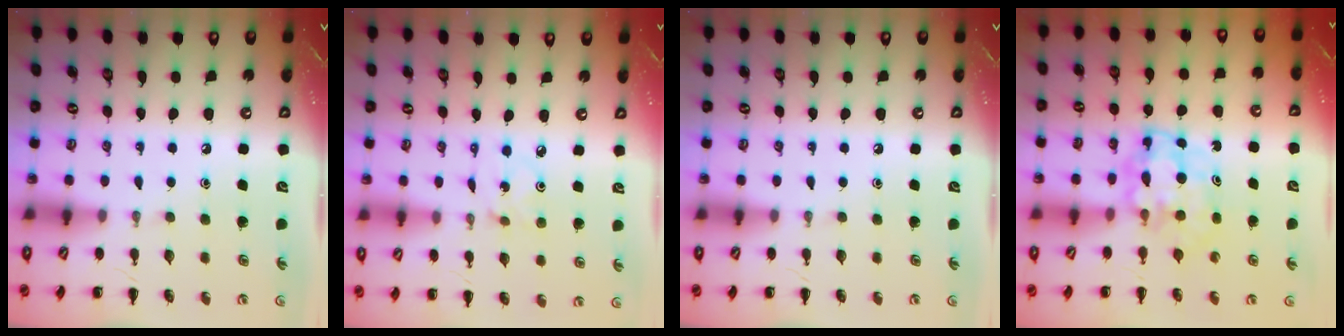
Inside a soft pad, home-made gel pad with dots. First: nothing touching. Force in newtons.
{"total": 1.0, "press": 1.0, "slide": 0.2}
{"total": 0.0}
{"total": 5.0, "press": 5.0, "slide": 0.8}